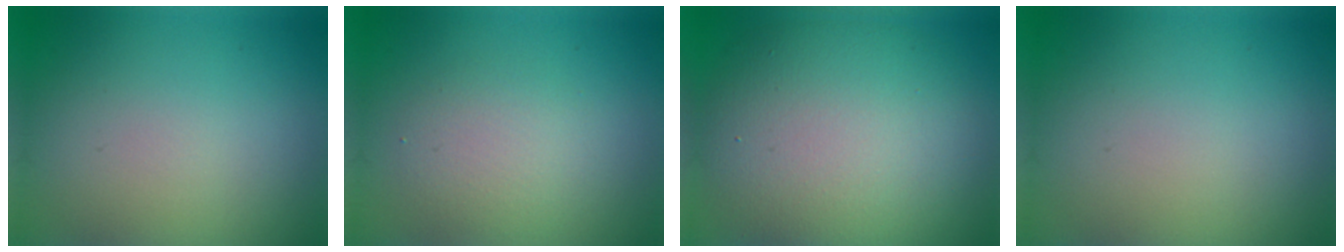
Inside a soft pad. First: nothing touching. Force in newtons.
{"total": 2.7, "press": 2.6, "slide": 0.3}
{"total": 10.9, "press": 10.8, "slide": 1.1}
{"total": 0.0}